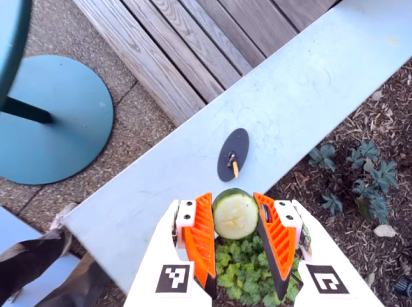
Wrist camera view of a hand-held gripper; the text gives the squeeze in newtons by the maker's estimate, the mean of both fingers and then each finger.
{"total": 9.2, "left": 9.4, "right": 9.0}